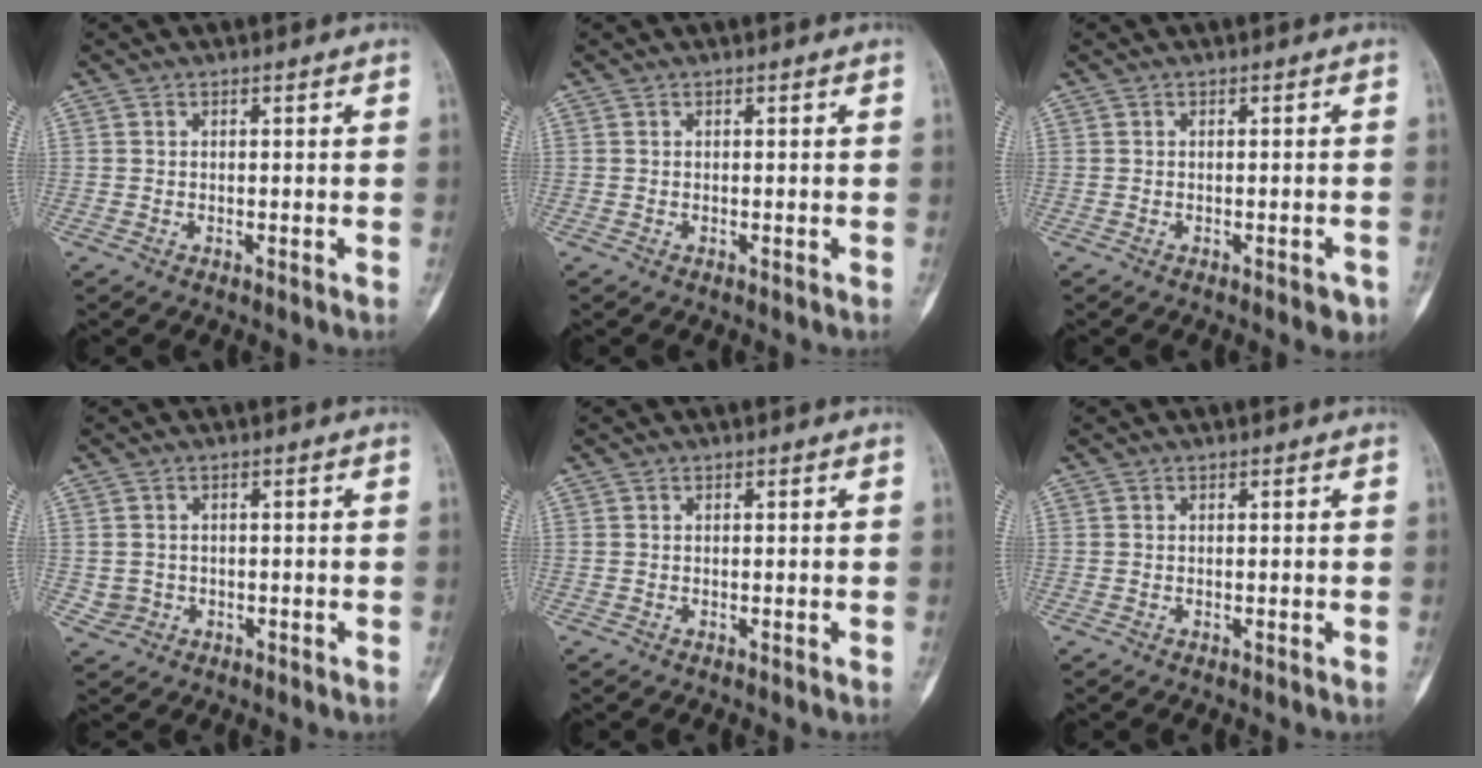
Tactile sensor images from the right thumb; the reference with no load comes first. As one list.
[{"total": 0.0}, {"total": 2.4, "force": [-1.3, 0.9, 1.8], "torque": [-0.017, 0.005, -0.014]}, {"total": 2.4, "force": [-0.4, 2.3, 0.4], "torque": [0.004, 0.006, -0.003]}, {"total": 0.0}, {"total": 0.0}]